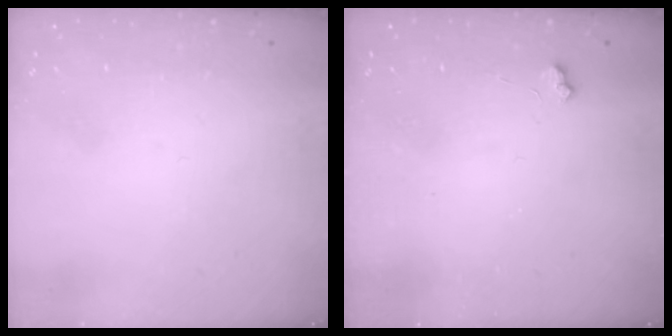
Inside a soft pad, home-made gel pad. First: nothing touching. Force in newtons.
{"total": 2.3, "press": 2.3, "slide": 0.4}